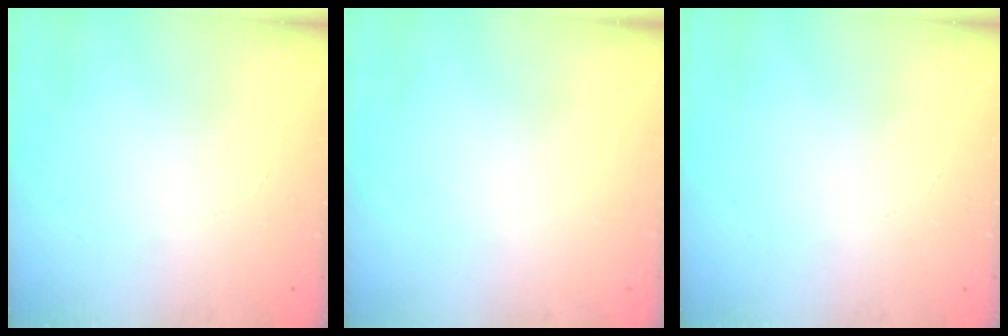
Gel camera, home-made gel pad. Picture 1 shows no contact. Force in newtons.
{"total": 0.0}
{"total": 0.0}